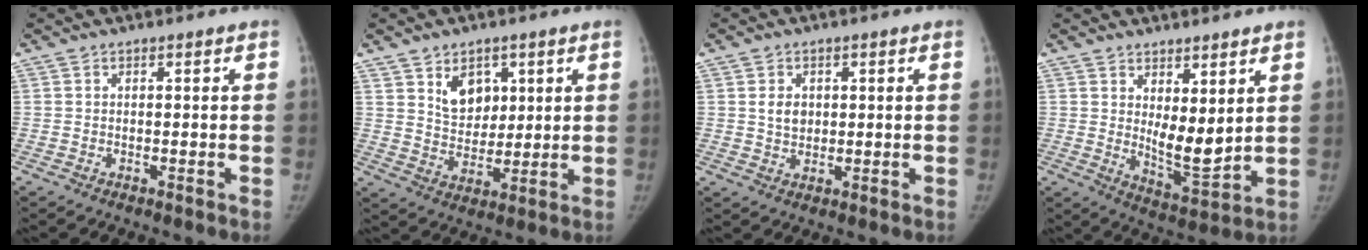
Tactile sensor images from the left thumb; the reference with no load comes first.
{"total": 8.1, "force": [3.5, 5.7, 4.6], "torque": [-0.041, -0.026, 0.066]}
{"total": 3.6, "force": [0.8, 2.8, 2.2], "torque": [-0.021, -0.005, 0.017]}
{"total": 8.3, "force": [2.8, 3.2, 7.2], "torque": [-0.100, -0.041, 0.058]}